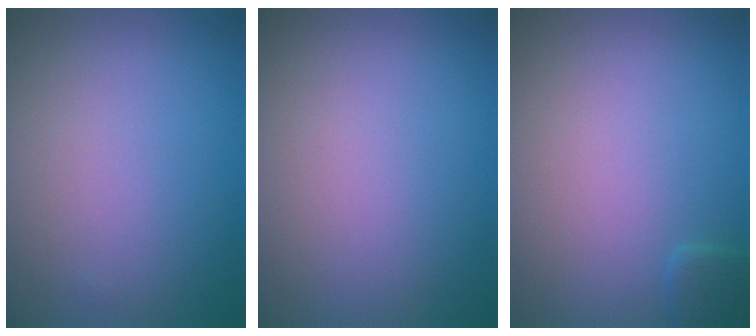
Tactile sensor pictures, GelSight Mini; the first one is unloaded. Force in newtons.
{"total": 0.0}
{"total": 1.0, "press": 1.0, "slide": 0.1}